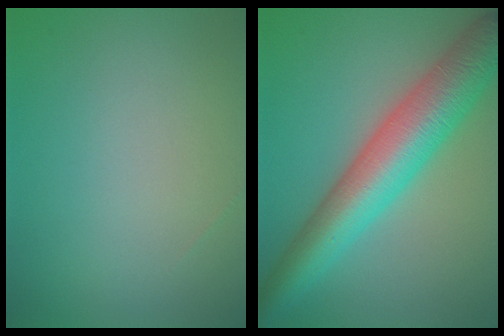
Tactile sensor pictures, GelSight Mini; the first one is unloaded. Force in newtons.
{"total": 9.5, "press": 9.5, "slide": 0.2}